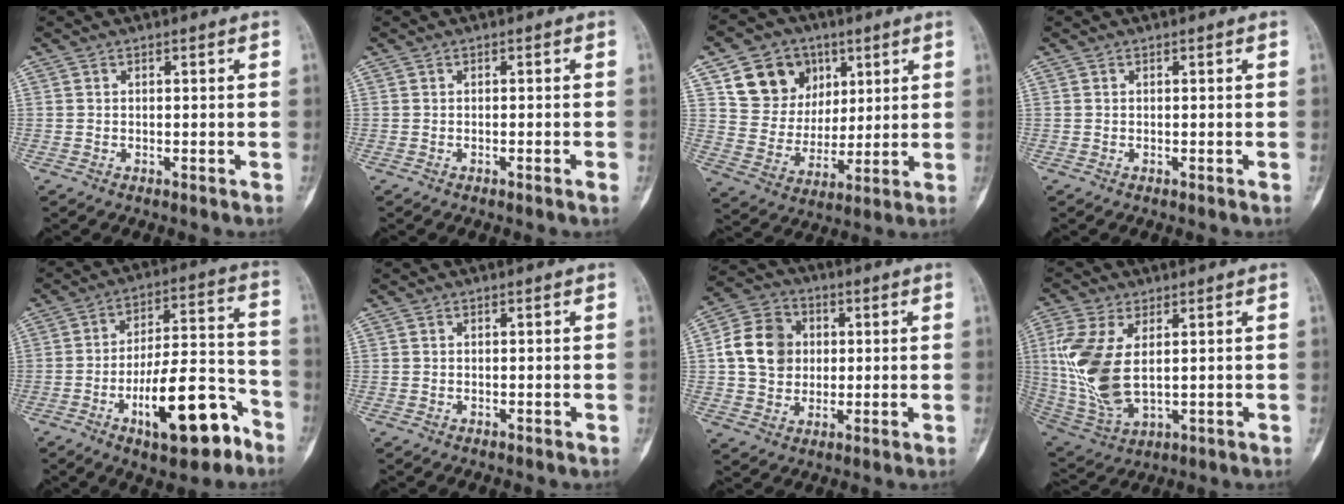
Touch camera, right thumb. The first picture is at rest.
{"total": 1.0, "force": [-0.5, 0.0, 0.8], "torque": [-0.015, 0.000, -0.007]}
{"total": 14.4, "force": [6.4, 11.8, 5.2], "torque": [-0.051, -0.019, 0.122]}
{"total": 0.0}
{"total": 17.3, "force": [-8.7, 6.3, 13.5], "torque": [-0.195, 0.065, -0.131]}
{"total": 0.0}
{"total": 11.8, "force": [1.3, 10.0, 6.1], "torque": [-0.084, 0.008, 0.019]}
{"total": 14.2, "force": [2.0, 7.6, 11.8], "torque": [-0.264, -0.012, 0.052]}